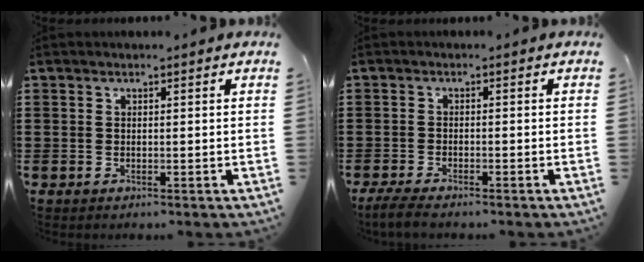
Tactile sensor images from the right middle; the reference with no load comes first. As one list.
[{"total": 2.9, "force": [-2.7, 0.3, 1.1], "torque": [-0.034, -0.005, -0.058]}]